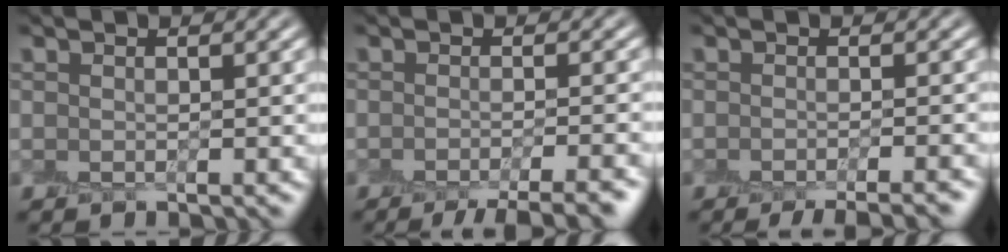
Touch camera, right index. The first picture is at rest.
{"total": 6.2, "force": [-4.8, 1.4, 3.7], "torque": [-0.040, -0.009, -0.055]}
{"total": 4.3, "force": [-3.4, 0.9, 2.5], "torque": [-0.029, -0.002, -0.032]}